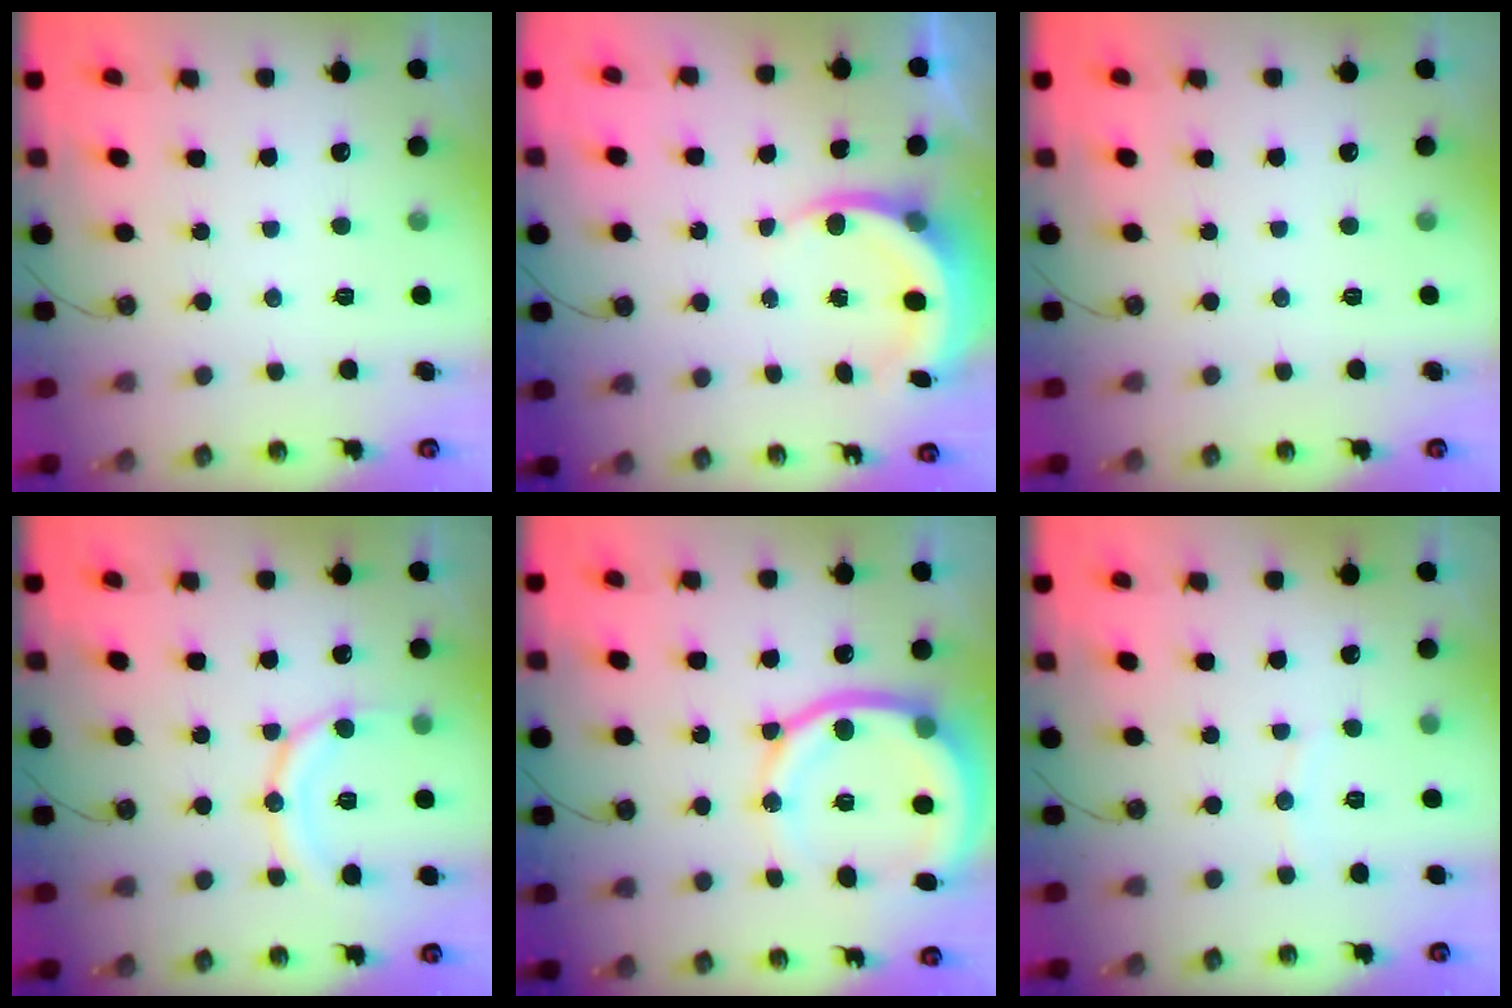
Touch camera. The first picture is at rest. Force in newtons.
{"total": 5.6, "press": 5.5, "slide": 1.2}
{"total": 0.0}
{"total": 12.7, "press": 12.7, "slide": 1.4}
{"total": 16.3, "press": 16.1, "slide": 2.6}
{"total": 3.1, "press": 3.0, "slide": 0.4}